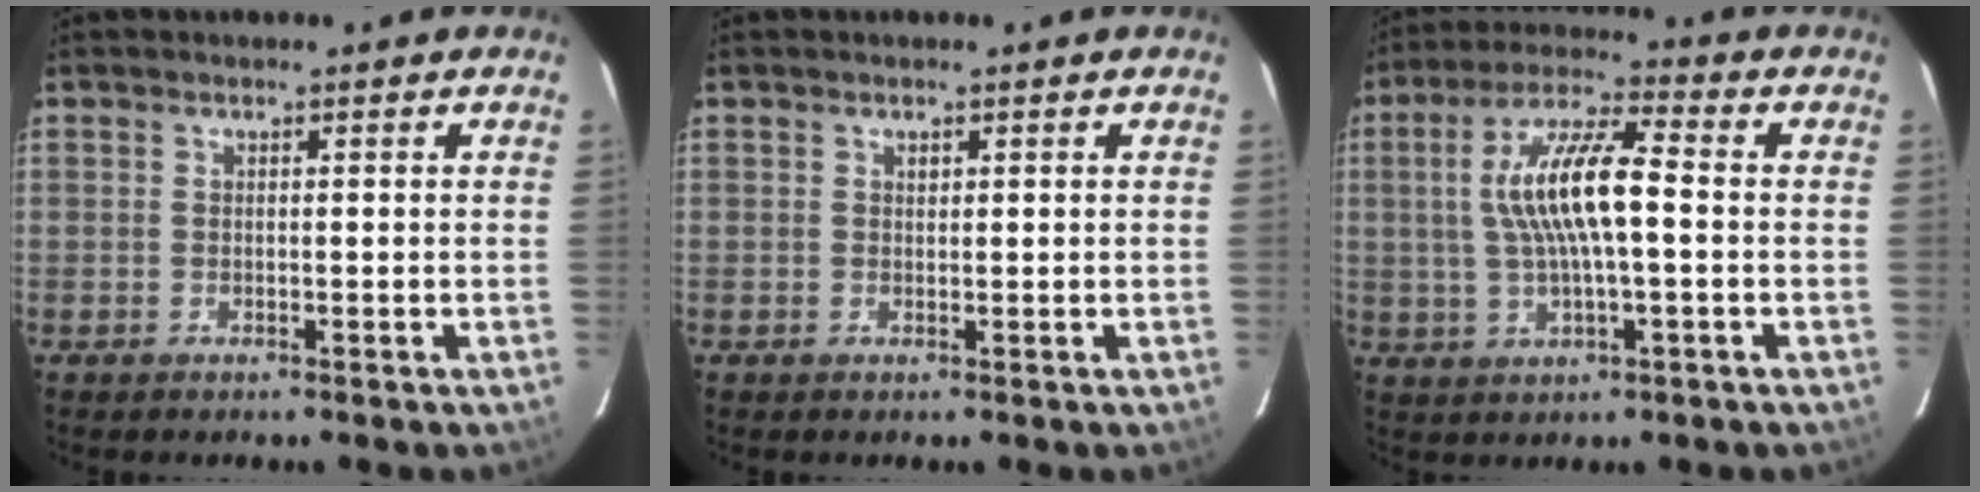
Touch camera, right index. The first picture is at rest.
{"total": 0.6, "force": [0.3, 0.4, 0.2], "torque": [-0.003, 0.001, 0.007]}
{"total": 11.8, "force": [0.4, 2.6, 11.5], "torque": [-0.217, 0.012, 0.009]}